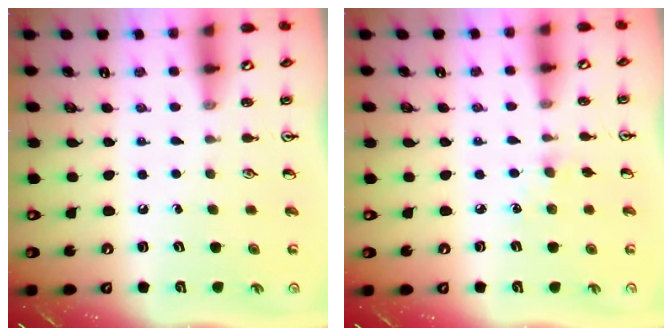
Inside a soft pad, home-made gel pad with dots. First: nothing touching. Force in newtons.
{"total": 4.4, "press": 4.3, "slide": 0.6}